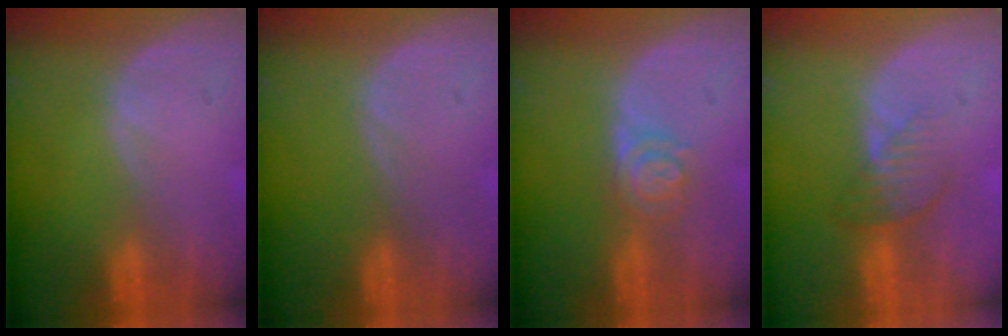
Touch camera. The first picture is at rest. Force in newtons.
{"total": 0.0}
{"total": 4.0, "press": 3.7, "slide": 1.5}
{"total": 4.0, "press": 3.4, "slide": 2.1}